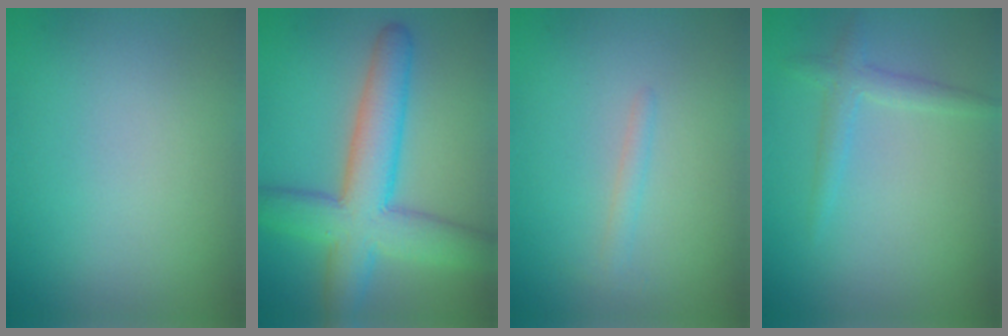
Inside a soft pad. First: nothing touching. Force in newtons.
{"total": 8.1, "press": 8.1, "slide": 0.3}
{"total": 1.0, "press": 1.0, "slide": 0.0}
{"total": 1.8, "press": 1.8, "slide": 0.0}